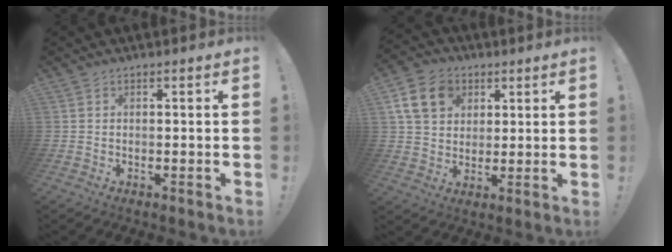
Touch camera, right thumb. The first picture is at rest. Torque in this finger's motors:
{"motor_torque": [1.03, 1.66, 0.26, -0.16, 0.13]}